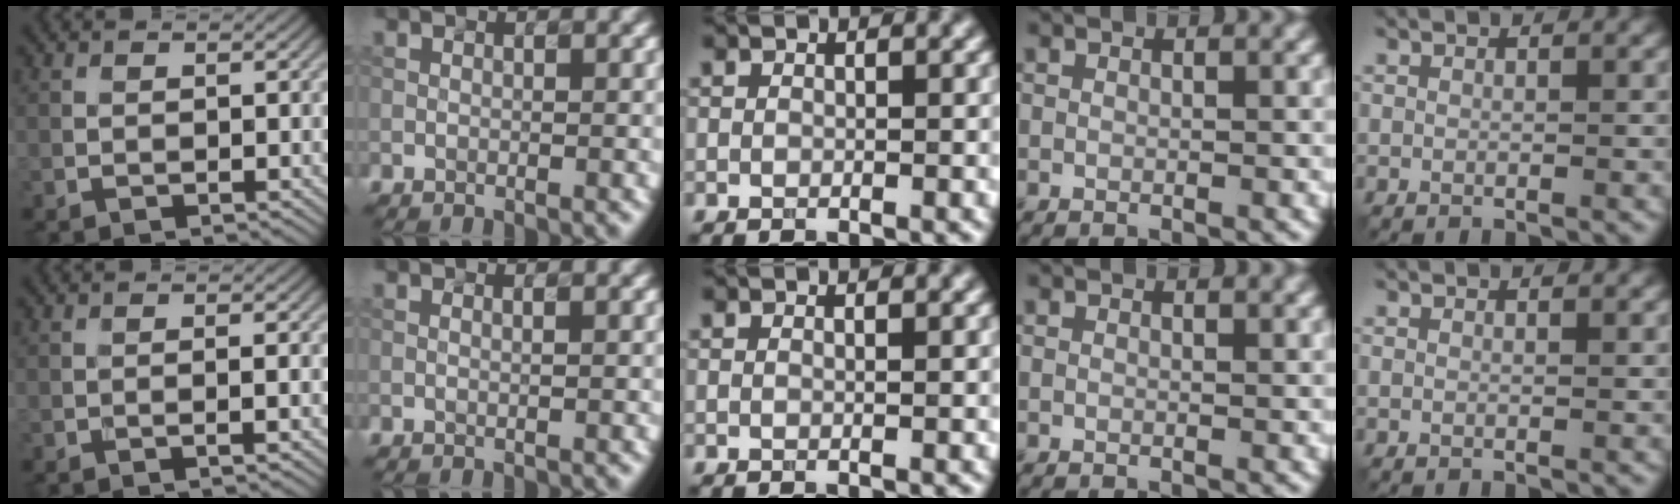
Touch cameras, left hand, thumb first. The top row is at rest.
{"thumb": {"total": 1.1, "force": [-0.2, 0.1, 1.1], "torque": [-0.016, 0.004, -0.008]}, "index": {"total": 0.8, "force": [0.3, 0.4, 0.6], "torque": [-0.003, 0.002, -0.004]}, "middle": {"total": 0.5, "force": [0.3, 0.2, 0.4], "torque": [-0.002, -0.003, -0.002]}, "ring": {"total": 0.5, "force": [0.4, 0.1, 0.3], "torque": [-0.006, 0.002, 0.005]}, "little": {"total": 0.5, "force": [0.5, 0.1, 0.3], "torque": [-0.006, -0.003, 0.003]}}